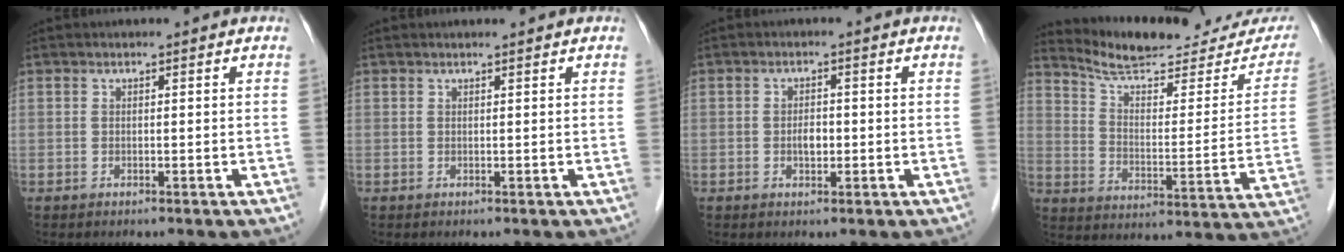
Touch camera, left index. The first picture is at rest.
{"total": 0.8, "force": [0.7, -0.1, 0.3], "torque": [-0.005, 0.003, 0.013]}
{"total": 2.0, "force": [-0.6, 1.0, 1.7], "torque": [-0.028, -0.001, -0.008]}
{"total": 21.3, "force": [19.8, 5.0, 6.2], "torque": [-0.075, -0.042, 0.261]}